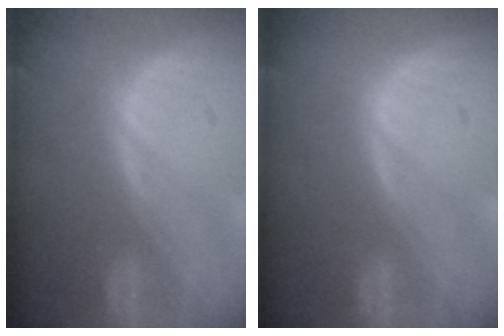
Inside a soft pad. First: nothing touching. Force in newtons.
{"total": 0.0}